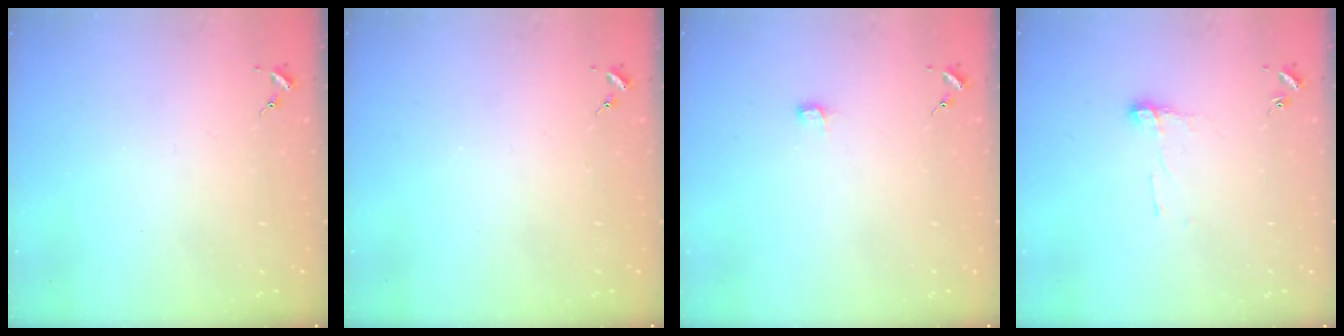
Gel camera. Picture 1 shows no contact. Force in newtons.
{"total": 0.0}
{"total": 3.5, "press": 3.5, "slide": 0.4}
{"total": 5.3, "press": 5.2, "slide": 0.5}